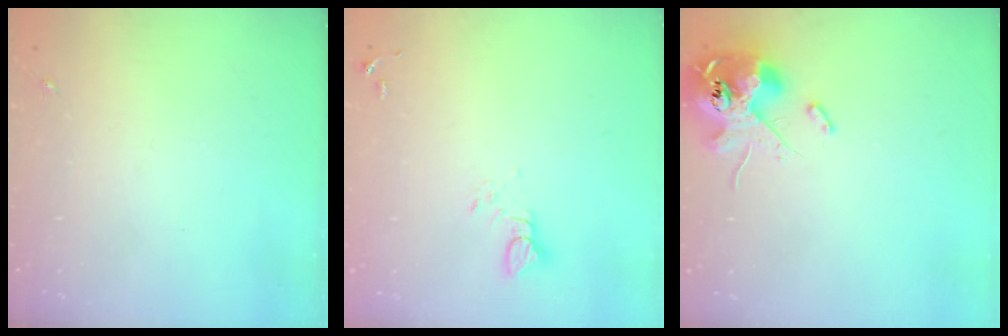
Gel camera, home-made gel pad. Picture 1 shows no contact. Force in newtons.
{"total": 4.0, "press": 4.0, "slide": 0.3}
{"total": 12.8, "press": 12.6, "slide": 2.2}